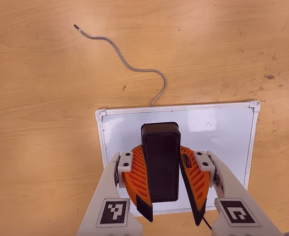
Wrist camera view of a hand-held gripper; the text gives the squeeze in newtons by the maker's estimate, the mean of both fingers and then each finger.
{"total": 9.6, "left": 9.3, "right": 9.8}